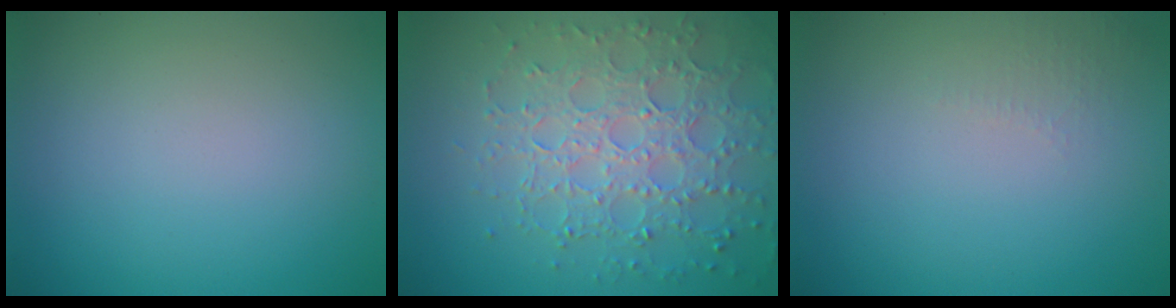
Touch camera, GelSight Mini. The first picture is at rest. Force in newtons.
{"total": 6.5, "press": 5.3, "slide": 3.9}
{"total": 1.0, "press": 0.9, "slide": 0.3}